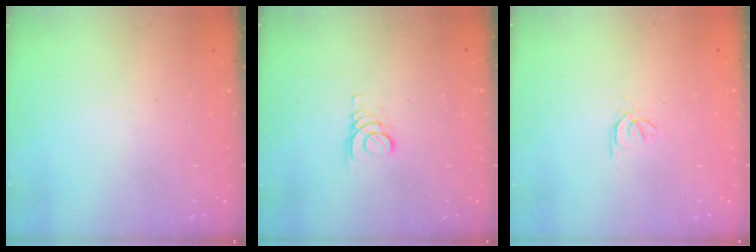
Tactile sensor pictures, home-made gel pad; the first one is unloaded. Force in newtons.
{"total": 2.1, "press": 2.1, "slide": 0.1}
{"total": 0.5, "press": 0.4, "slide": 0.3}